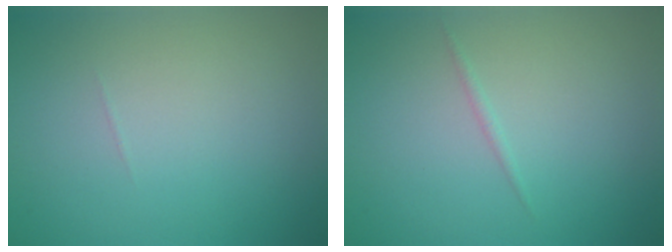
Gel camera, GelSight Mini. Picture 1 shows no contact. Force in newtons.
{"total": 0.5, "press": 0.5, "slide": 0.0}